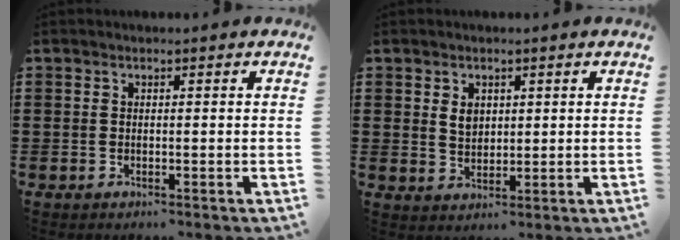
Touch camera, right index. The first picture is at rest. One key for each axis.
{"total": 2.8, "fx": 0.9, "fy": 2.1, "fz": 1.7, "tx": -0.040, "ty": 0.007, "tz": 0.016}